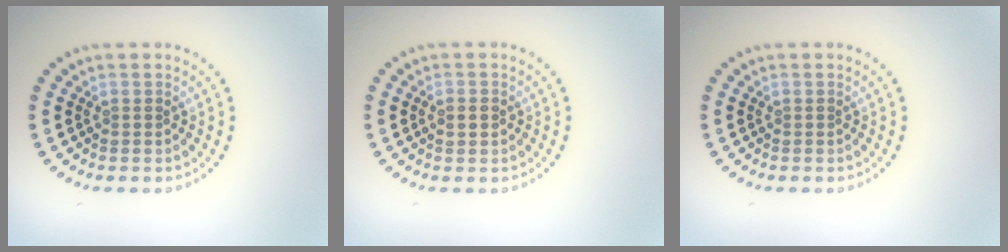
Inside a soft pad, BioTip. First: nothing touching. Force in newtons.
{"total": 1.8, "press": 1.8, "slide": 0.1}
{"total": 0.0}